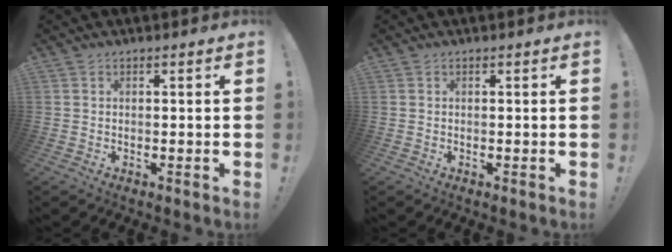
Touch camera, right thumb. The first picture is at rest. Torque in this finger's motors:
{"motor_torque": [0.03, -0.03, -0.04, 0.04, 0.00]}